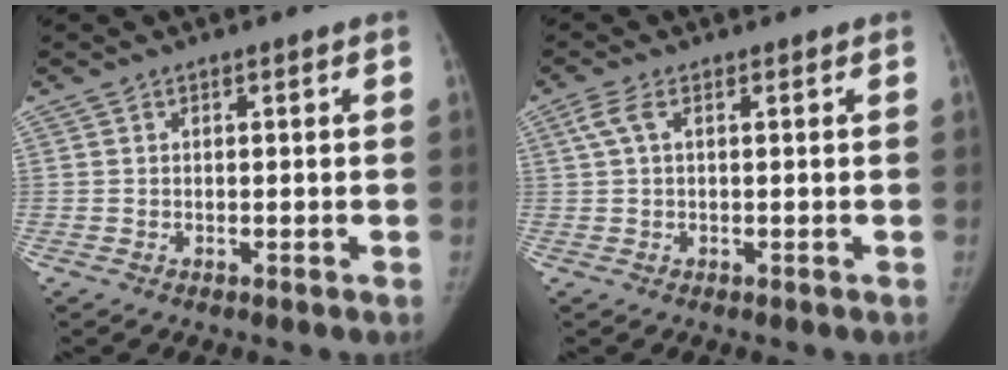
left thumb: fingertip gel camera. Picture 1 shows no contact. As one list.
[{"total": 2.7, "force": [1.0, 1.1, 2.3], "torque": [-0.066, 0.013, 0.023]}]